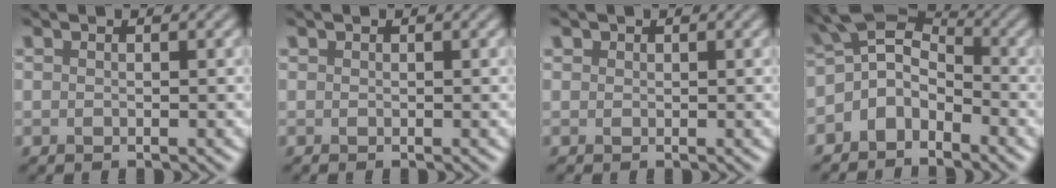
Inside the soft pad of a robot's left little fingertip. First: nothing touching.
{"total": 0.0}
{"total": 0.6, "force": [0.3, 0.5, 0.1], "torque": [0.000, -0.002, 0.006]}
{"total": 4.4, "force": [-1.7, 2.9, 2.7], "torque": [-0.042, 0.008, -0.049]}